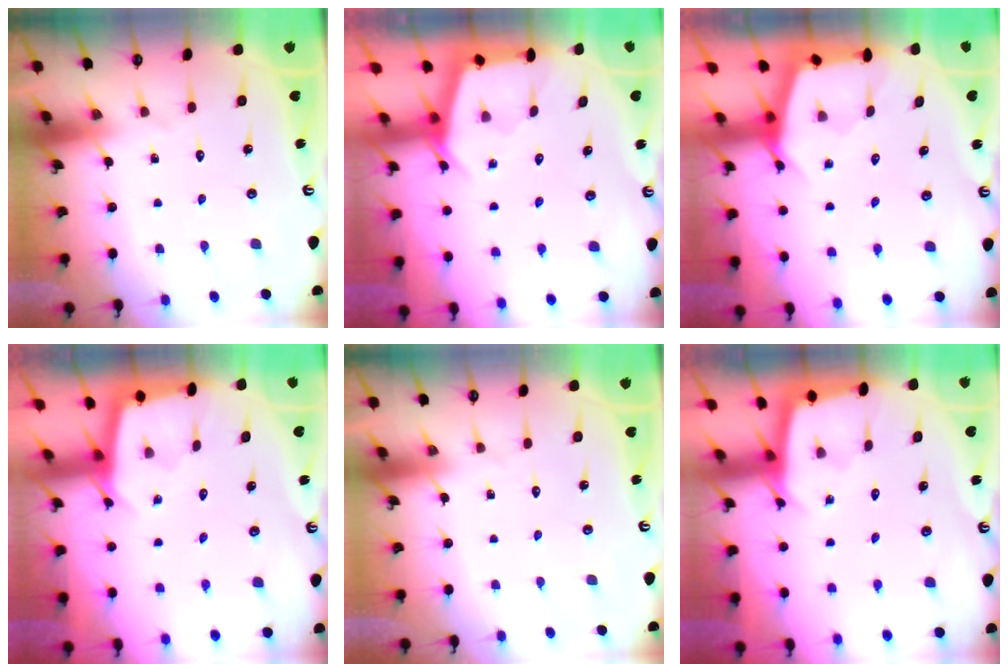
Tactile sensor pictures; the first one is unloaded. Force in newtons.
{"total": 2.7, "press": 2.7, "slide": 0.3}
{"total": 2.6, "press": 2.6, "slide": 0.4}
{"total": 2.3, "press": 2.3, "slide": 0.2}
{"total": 0.0}
{"total": 2.3, "press": 2.3, "slide": 0.2}